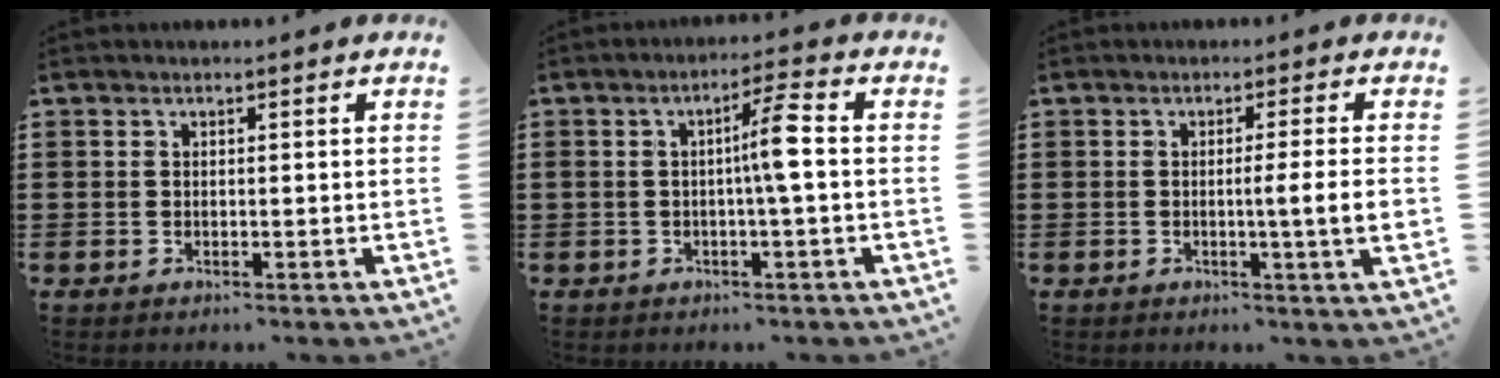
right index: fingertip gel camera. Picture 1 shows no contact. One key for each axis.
{"total": 5.3, "fx": -0.4, "fy": 0.1, "fz": 5.3, "tx": -0.096, "ty": 0.002, "tz": -0.015}
{"total": 5.2, "fx": -0.5, "fy": -0.6, "fz": 5.1, "tx": -0.089, "ty": -0.012, "tz": -0.011}